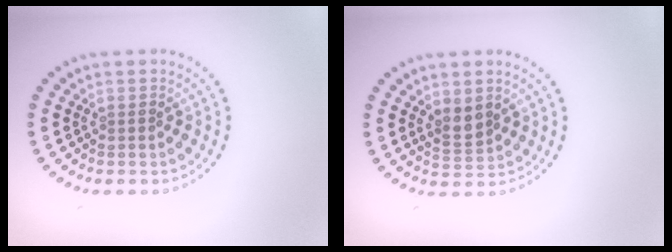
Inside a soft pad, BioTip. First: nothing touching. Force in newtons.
{"total": 2.0, "press": 1.7, "slide": 1.0}